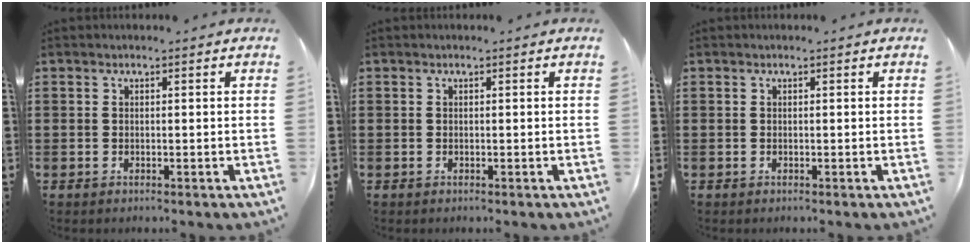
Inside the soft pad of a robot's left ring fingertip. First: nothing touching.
{"total": 0.0}
{"total": 0.0}